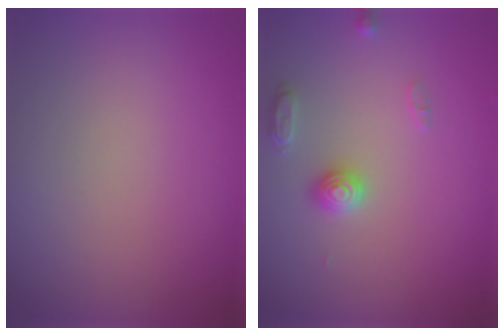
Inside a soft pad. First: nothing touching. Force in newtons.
{"total": 2.5, "press": 2.5, "slide": 0.4}